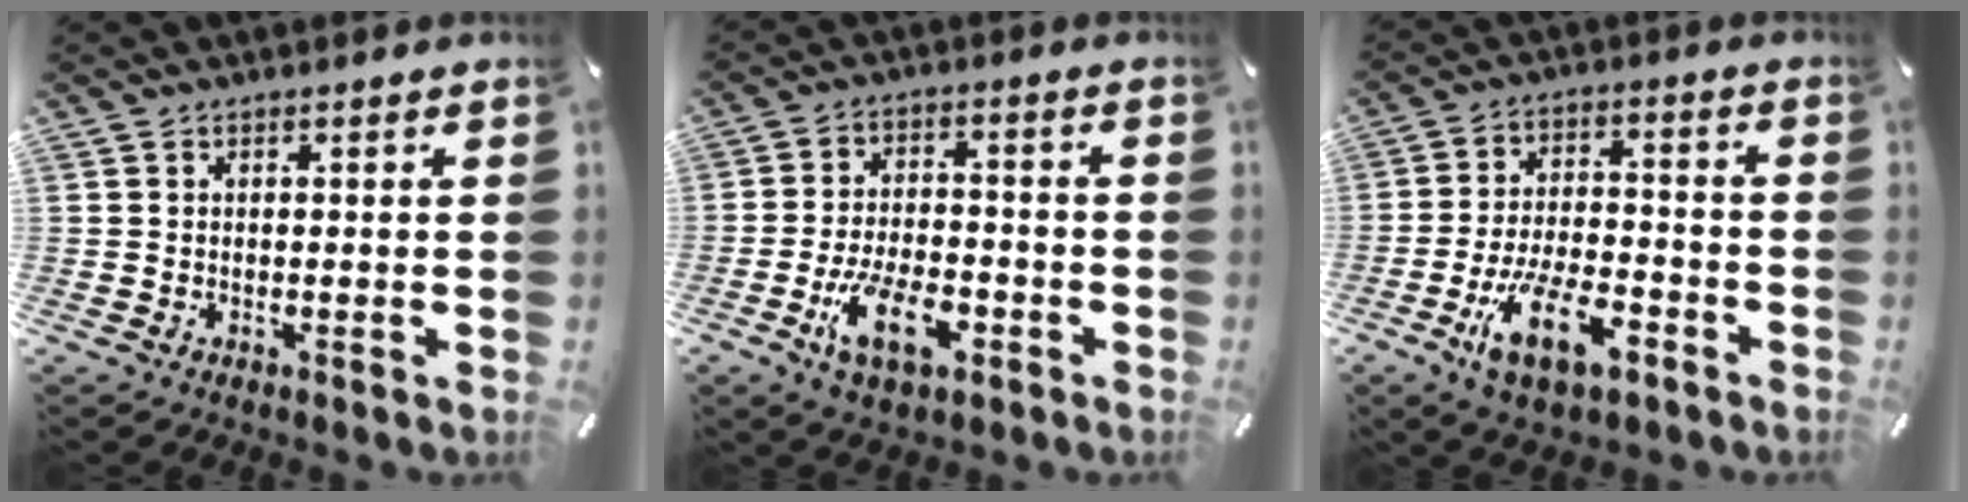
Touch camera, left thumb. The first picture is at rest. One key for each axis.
{"total": 11.6, "fx": -5.3, "fy": 6.1, "fz": 8.4, "tx": -0.169, "ty": 0.015, "tz": -0.094}
{"total": 13.5, "fx": -6.8, "fy": 6.1, "fz": 10.0, "tx": -0.196, "ty": 0.027, "tz": -0.119}